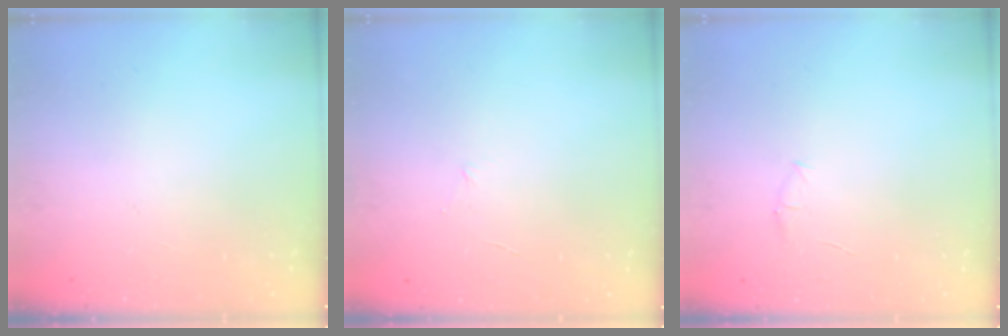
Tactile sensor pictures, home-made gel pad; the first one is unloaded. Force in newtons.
{"total": 3.6, "press": 3.5, "slide": 0.9}
{"total": 4.0, "press": 3.8, "slide": 1.2}